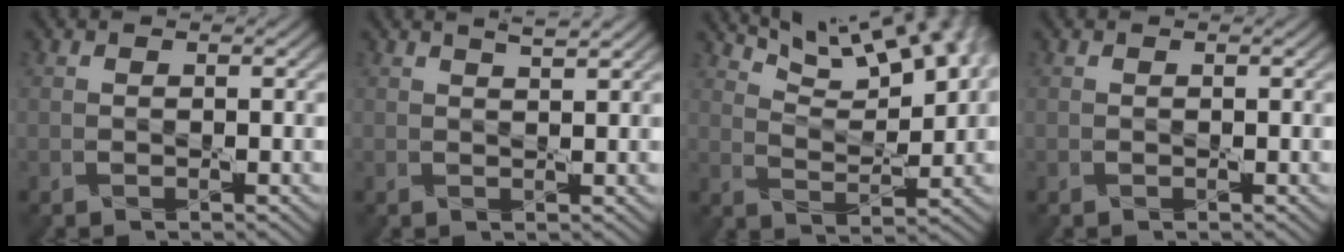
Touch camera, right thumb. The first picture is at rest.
{"total": 1.9, "force": [1.4, 0.3, 1.2], "torque": [-0.017, 0.002, 0.019]}
{"total": 11.7, "force": [7.8, 3.7, 7.9], "torque": [-0.138, 0.009, 0.118]}
{"total": 0.0}